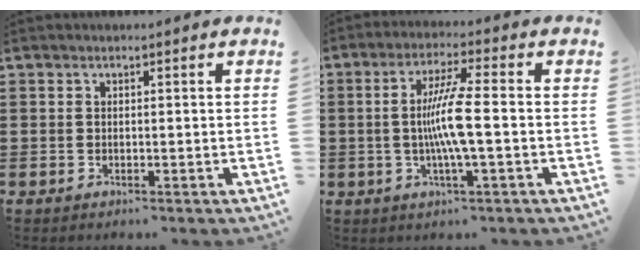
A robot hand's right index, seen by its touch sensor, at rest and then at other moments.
{"total": 7.7, "force": [-0.7, 0.4, 7.6], "torque": [-0.148, -0.008, -0.022]}